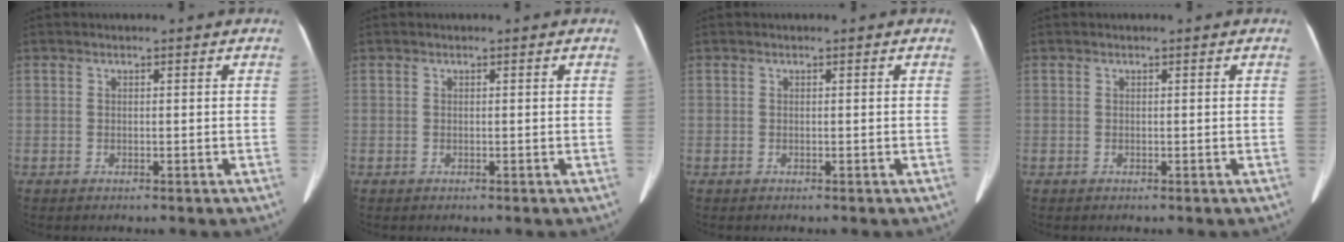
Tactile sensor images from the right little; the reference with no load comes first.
{"total": 0.0}
{"total": 0.0}
{"total": 0.0}